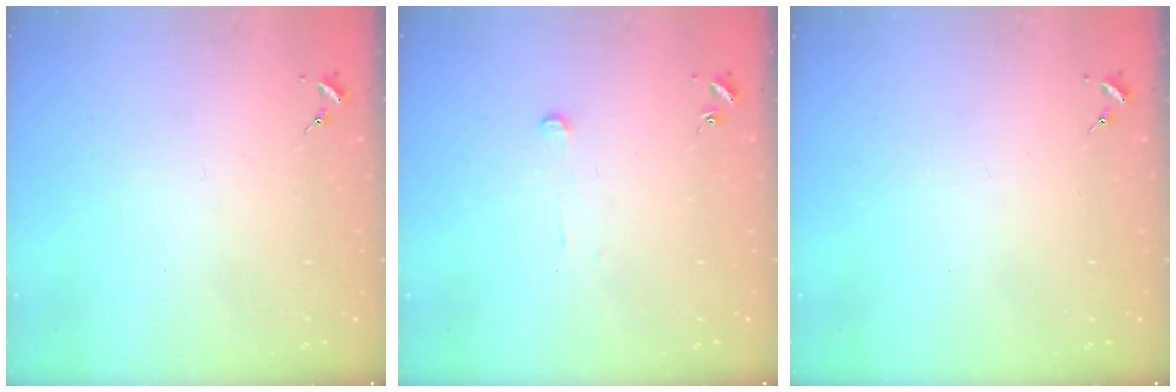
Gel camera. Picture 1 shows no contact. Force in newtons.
{"total": 2.9, "press": 2.9, "slide": 0.2}
{"total": 0.0}